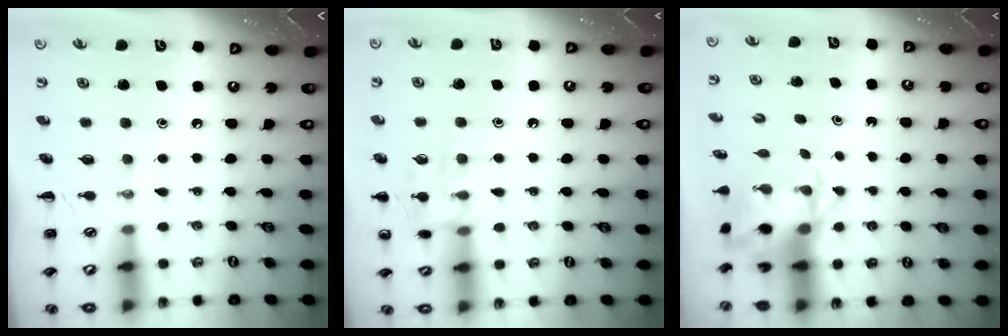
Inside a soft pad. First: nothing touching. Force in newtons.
{"total": 10.5, "press": 10.5, "slide": 0.6}
{"total": 5.5, "press": 5.4, "slide": 0.7}